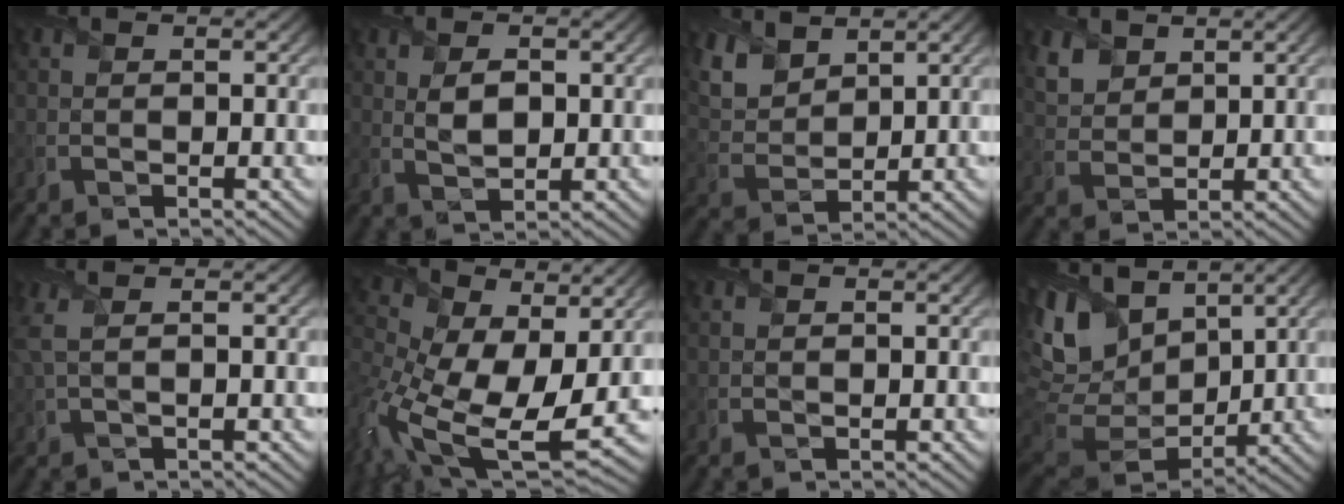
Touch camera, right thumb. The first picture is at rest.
{"total": 3.1, "force": [0.6, 1.7, 2.5], "torque": [-0.055, -0.005, 0.015]}
{"total": 6.9, "force": [5.0, 3.4, 3.4], "torque": [-0.101, 0.005, 0.103]}
{"total": 4.2, "force": [2.9, 2.5, 1.6], "torque": [-0.054, -0.004, 0.067]}
{"total": 3.1, "force": [1.1, 1.0, 2.7], "torque": [-0.066, 0.012, 0.021]}
{"total": 17.0, "force": [-2.5, 10.2, 13.3], "torque": [-0.319, -0.056, -0.026]}
{"total": 0.0}
{"total": 14.9, "force": [5.9, 9.4, 10.0], "torque": [-0.267, 0.014, 0.126]}